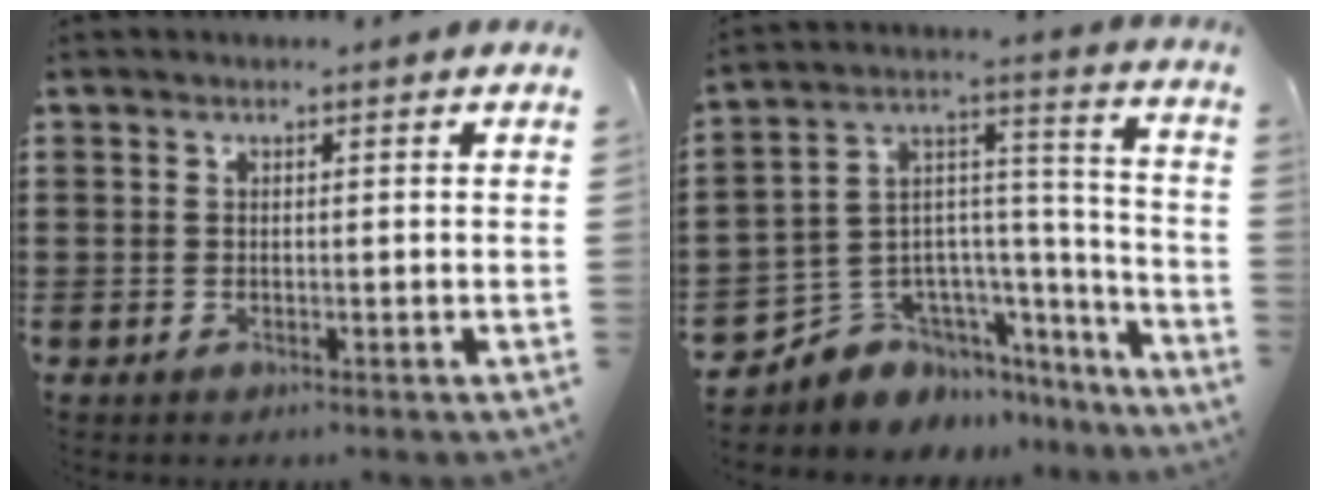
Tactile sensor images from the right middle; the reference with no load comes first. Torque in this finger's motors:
{"motor_torque": [2.14, 0.00, 0.09, 0.02]}